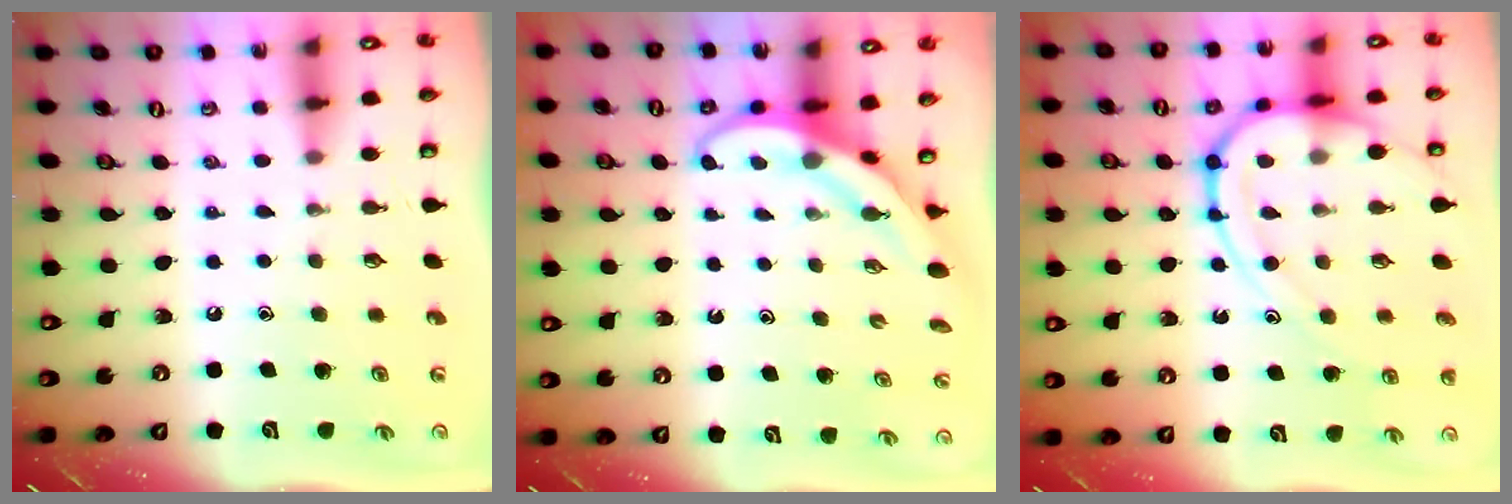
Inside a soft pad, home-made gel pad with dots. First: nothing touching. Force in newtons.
{"total": 4.0, "press": 4.0, "slide": 0.3}
{"total": 13.9, "press": 13.8, "slide": 1.4}